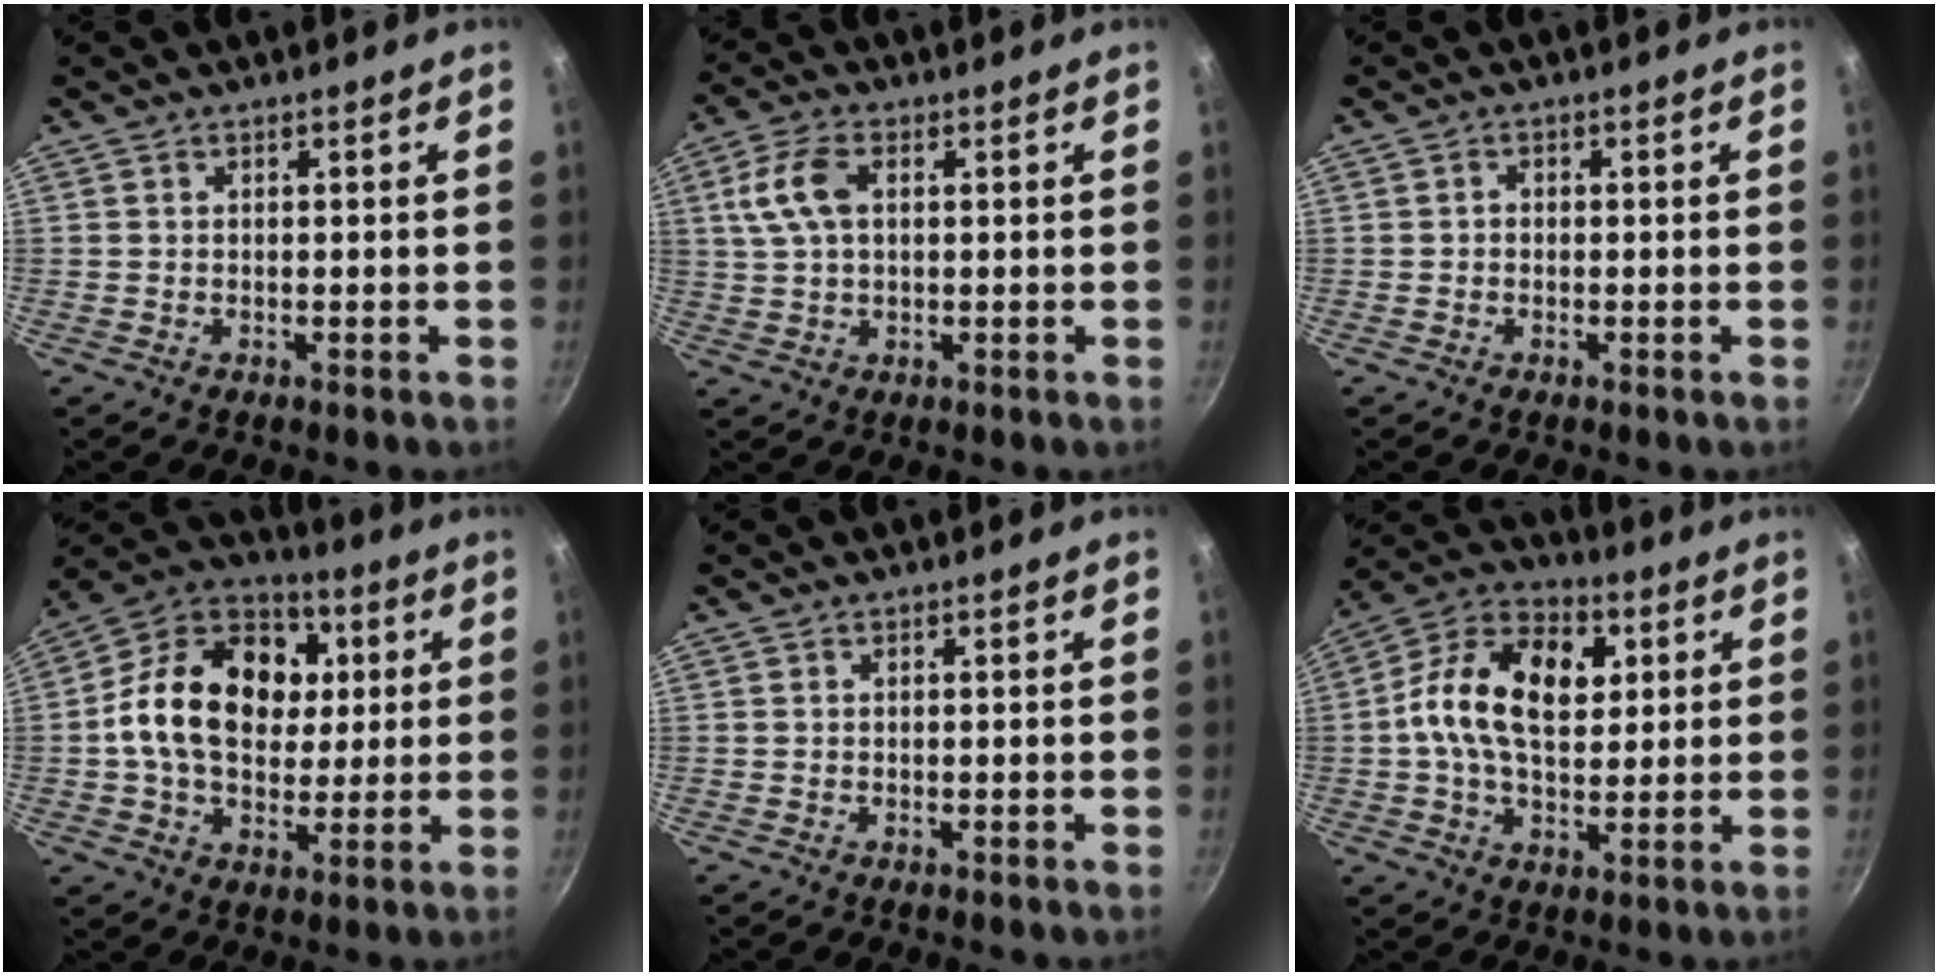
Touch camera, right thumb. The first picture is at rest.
{"total": 7.7, "force": [1.8, 4.5, 6.0], "torque": [-0.120, 0.010, 0.032]}
{"total": 1.0, "force": [-0.2, 0.8, 0.5], "torque": [-0.008, 0.004, -0.004]}
{"total": 20.7, "force": [2.6, 15.1, 13.9], "torque": [-0.207, 0.020, 0.028]}
{"total": 0.0}
{"total": 16.8, "force": [3.0, 10.7, 12.6], "torque": [-0.191, 0.015, 0.031]}